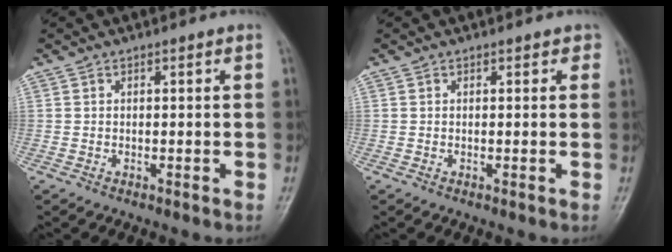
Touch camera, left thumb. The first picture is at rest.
{"total": 1.0, "force": [0.5, 0.7, 0.5], "torque": [0.008, 0.000, 0.000]}